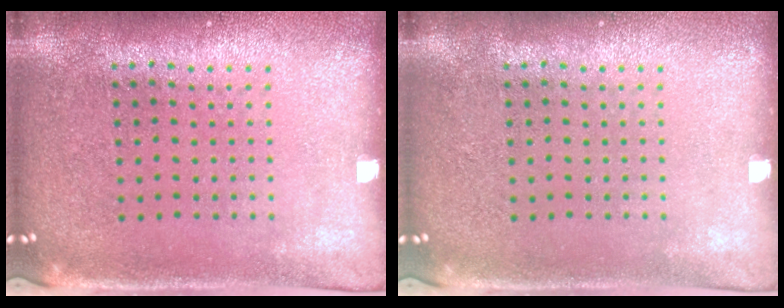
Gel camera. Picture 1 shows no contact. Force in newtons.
{"total": 0.0}